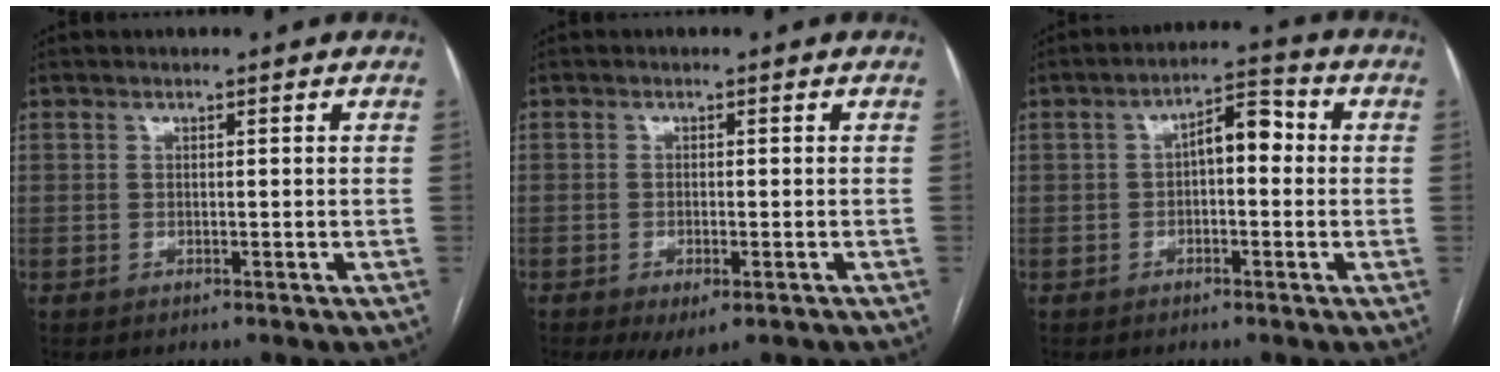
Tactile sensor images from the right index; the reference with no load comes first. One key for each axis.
{"total": 4.3, "fx": -2.5, "fy": 1.5, "fz": 3.2, "tx": -0.046, "ty": -0.008, "tz": -0.030}
{"total": 5.7, "fx": 0.2, "fy": 2.5, "fz": 5.1, "tx": -0.077, "ty": 0.033, "tz": -0.002}